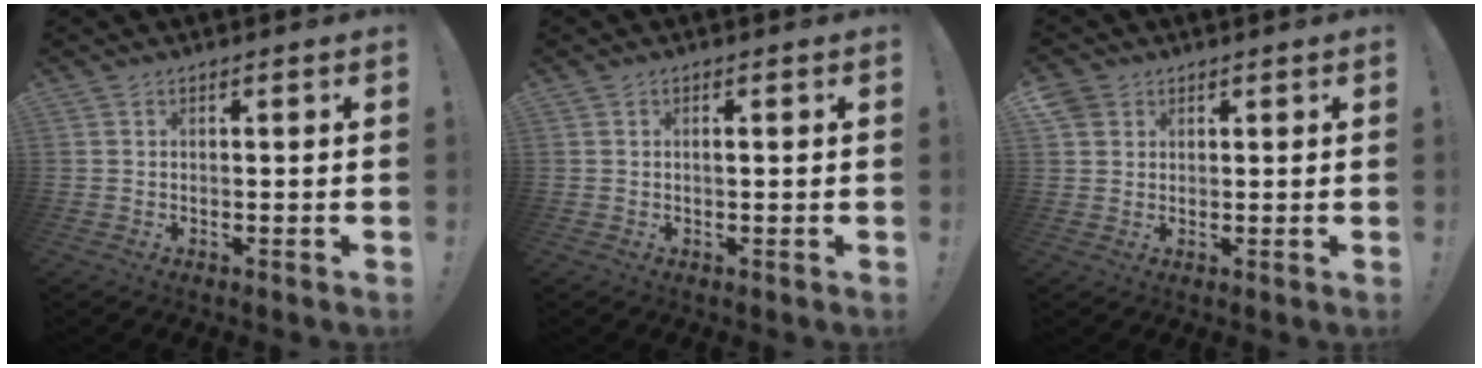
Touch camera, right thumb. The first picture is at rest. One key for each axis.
{"total": 0.8, "fx": 0.0, "fy": 0.1, "fz": 0.8, "tx": -0.011, "ty": -0.001, "tz": -0.001}
{"total": 3.5, "fx": 2.1, "fy": 2.7, "fz": 1.0, "tx": -0.014, "ty": -0.007, "tz": 0.039}